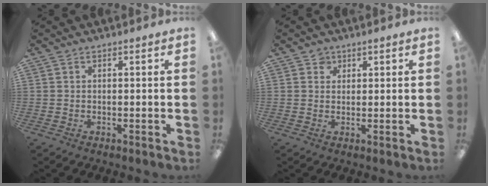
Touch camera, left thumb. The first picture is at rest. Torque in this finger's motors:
{"motor_torque": [0.13, -0.04, 0.12, -0.28, 0.00]}